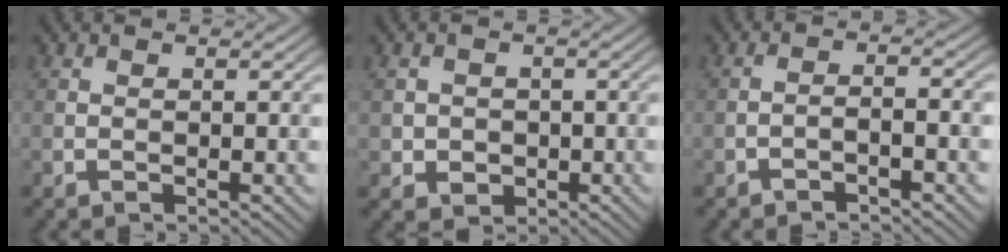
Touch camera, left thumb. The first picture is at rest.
{"total": 3.4, "force": [-0.5, 3.3, 1.0], "torque": [-0.021, -0.009, -0.015]}
{"total": 2.1, "force": [-1.5, 0.3, 1.4], "torque": [-0.025, 0.008, -0.032]}